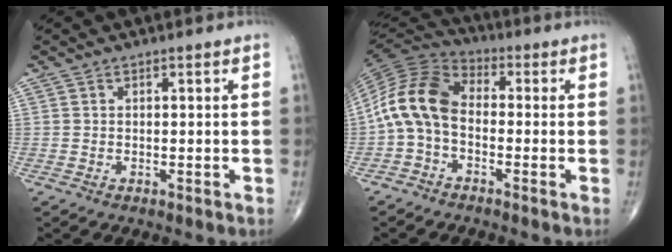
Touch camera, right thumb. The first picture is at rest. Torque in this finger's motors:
{"motor_torque": [0.26, 0.26, 0.70, -0.19, 0.22]}